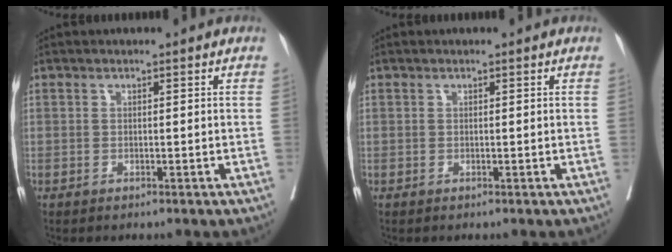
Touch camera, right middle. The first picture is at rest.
{"total": 0.0}